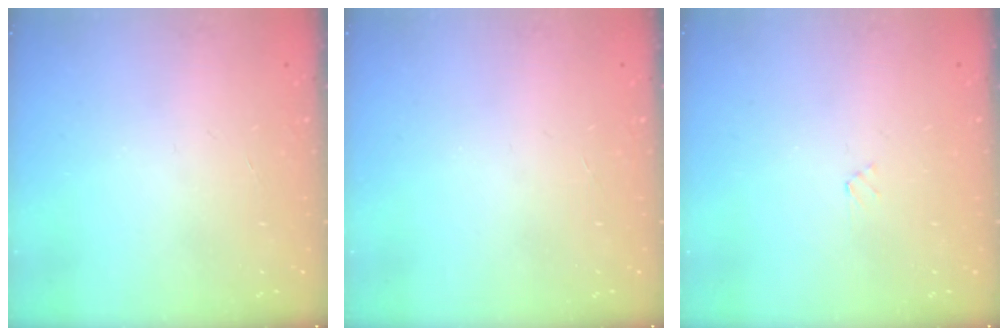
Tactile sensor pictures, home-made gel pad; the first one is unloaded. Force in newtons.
{"total": 0.0}
{"total": 2.4, "press": 2.3, "slide": 0.4}